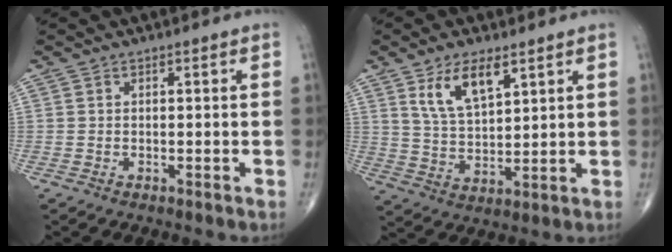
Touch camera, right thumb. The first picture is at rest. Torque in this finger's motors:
{"motor_torque": [-0.19, 0.34, 0.42, 0.08, 0.24]}